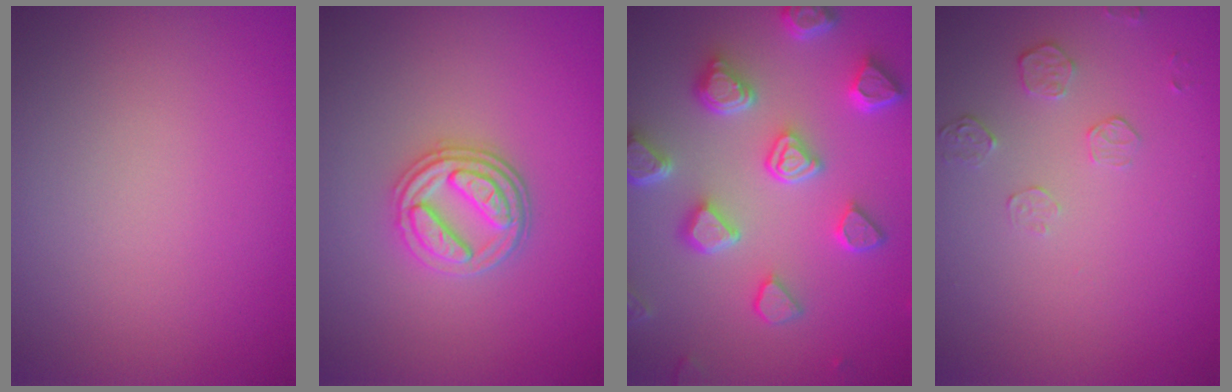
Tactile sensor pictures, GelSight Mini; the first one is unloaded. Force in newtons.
{"total": 3.5, "press": 3.0, "slide": 1.8}
{"total": 6.6, "press": 5.3, "slide": 3.9}
{"total": 1.5, "press": 0.8, "slide": 1.3}